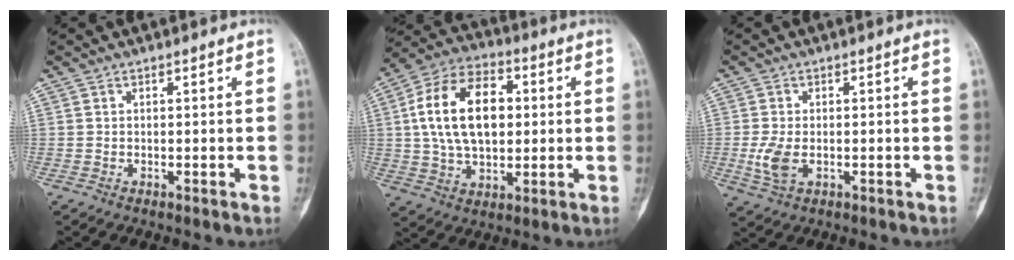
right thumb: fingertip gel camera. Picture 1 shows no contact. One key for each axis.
{"total": 18.0, "fx": 2.4, "fy": 11.2, "fz": 13.8, "tx": -0.224, "ty": 0.014, "tz": 0.040}
{"total": 4.9, "fx": -0.8, "fy": 2.8, "fz": 3.9, "tx": -0.093, "ty": -0.008, "tz": -0.013}